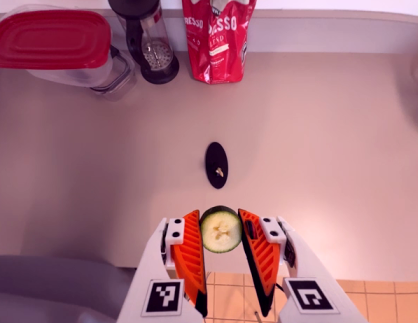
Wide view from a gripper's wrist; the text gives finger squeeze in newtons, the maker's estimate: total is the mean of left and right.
{"total": 8.9, "left": 8.6, "right": 9.2}